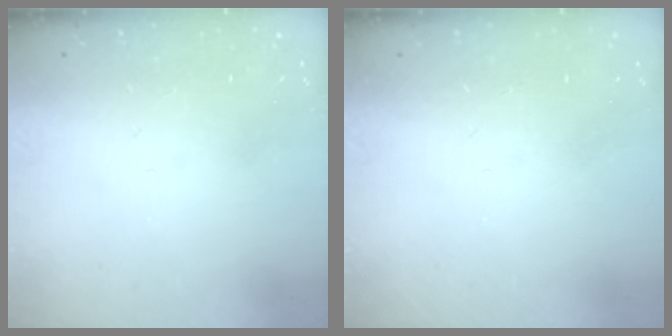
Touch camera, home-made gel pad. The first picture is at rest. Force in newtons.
{"total": 0.0}